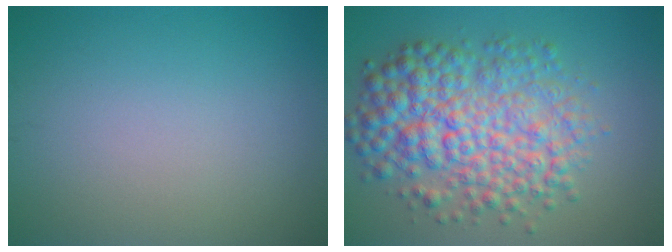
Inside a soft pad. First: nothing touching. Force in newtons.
{"total": 8.4, "press": 8.4, "slide": 0.1}